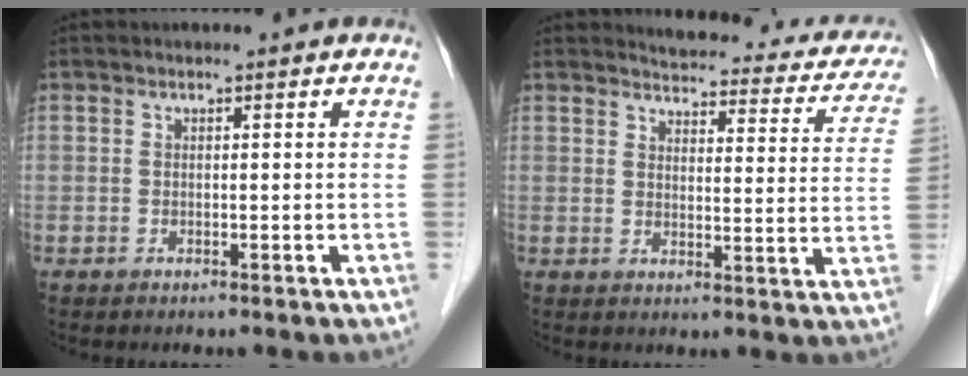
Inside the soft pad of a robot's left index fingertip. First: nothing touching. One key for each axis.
{"total": 17.9, "fx": 16.6, "fy": 4.5, "fz": 5.0, "tx": -0.032, "ty": -0.039, "tz": 0.168}